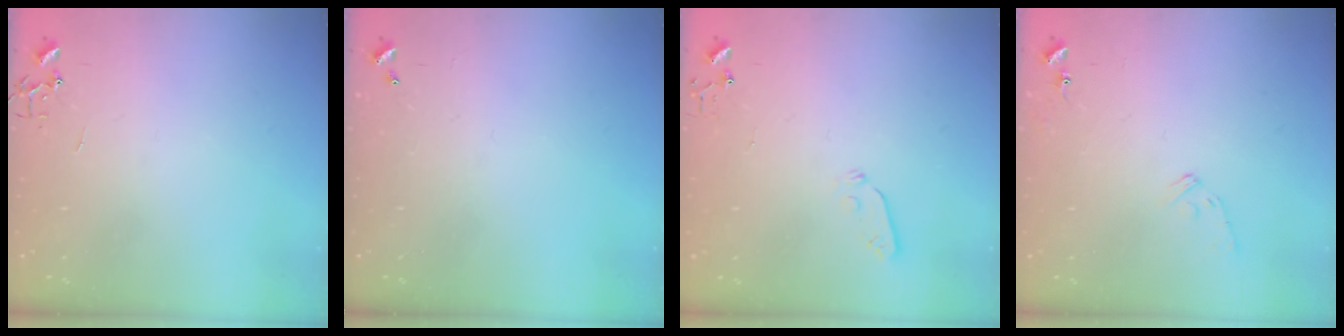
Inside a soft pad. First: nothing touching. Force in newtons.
{"total": 0.0}
{"total": 3.5, "press": 3.3, "slide": 1.0}
{"total": 8.2, "press": 8.2, "slide": 0.3}